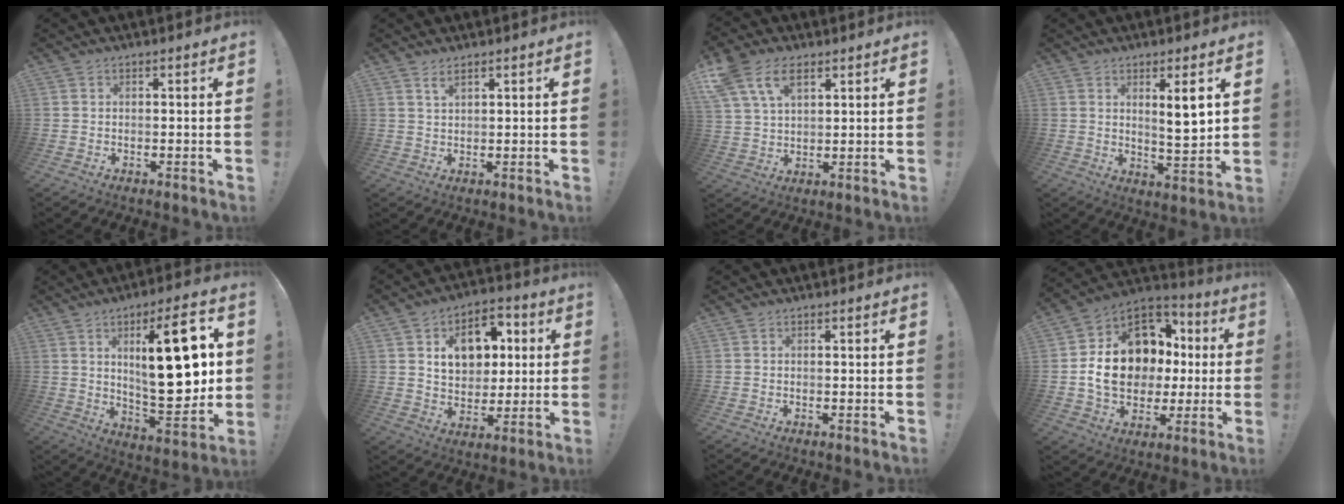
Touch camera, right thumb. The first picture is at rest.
{"total": 2.4, "force": [1.7, 0.8, 1.6], "torque": [-0.019, -0.005, 0.027]}
{"total": 10.8, "force": [5.8, 6.6, 6.4], "torque": [-0.125, -0.007, 0.113]}
{"total": 7.8, "force": [3.0, 1.0, 7.1], "torque": [-0.098, -0.021, 0.042]}
{"total": 24.3, "force": [5.2, 8.4, 22.2], "torque": [-0.323, -0.026, 0.077]}
{"total": 13.7, "force": [4.5, 10.4, 7.7], "torque": [-0.098, -0.014, 0.088]}
{"total": 0.0}
{"total": 17.4, "force": [0.8, 14.1, 10.2], "torque": [-0.151, 0.009, 0.039]}